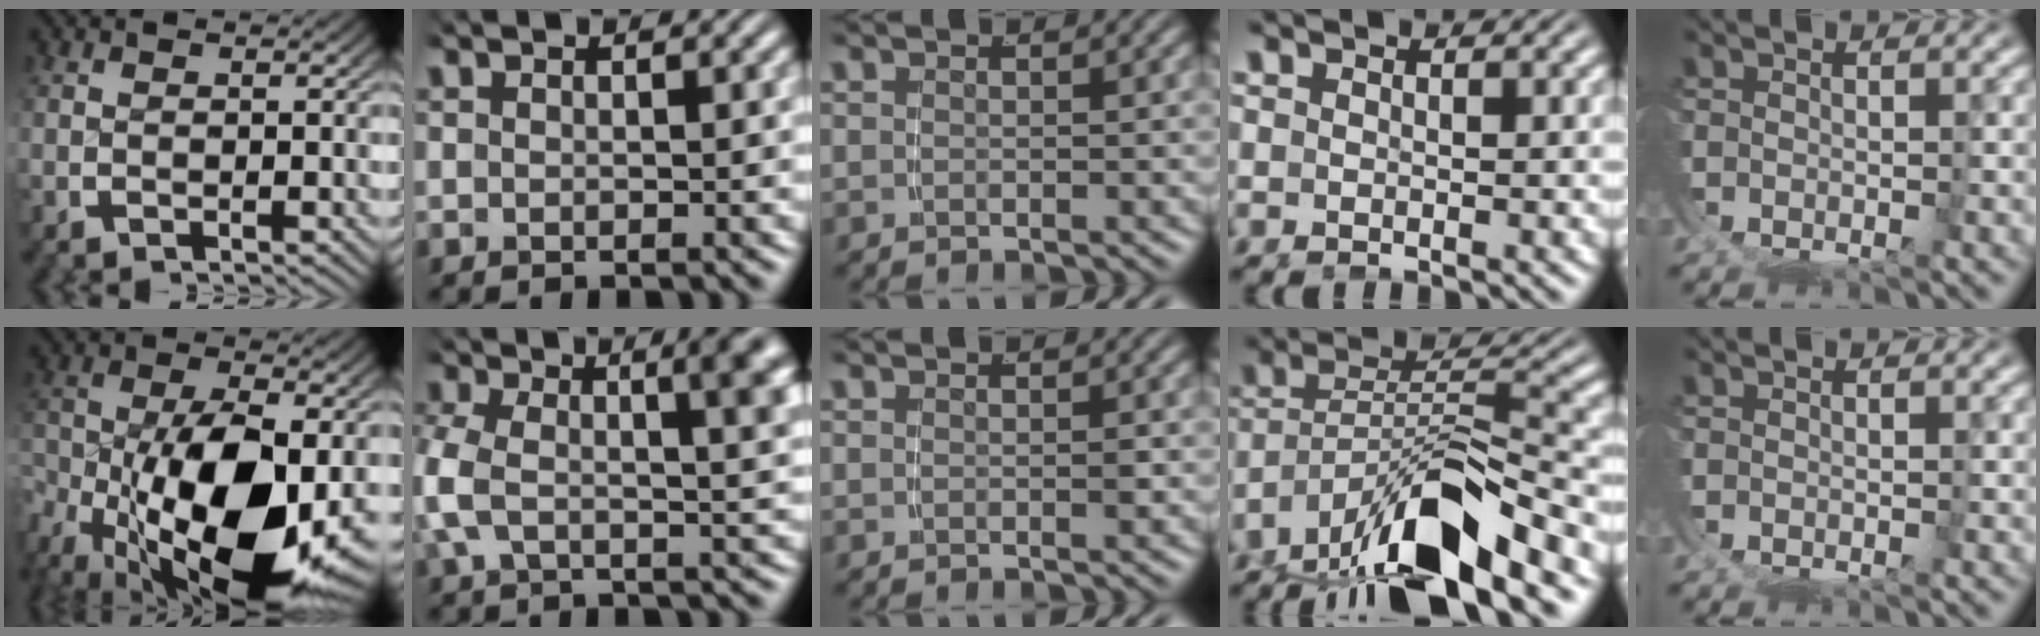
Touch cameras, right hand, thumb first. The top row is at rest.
{"thumb": {"total": 19.9, "force": [-4.7, 11.2, 15.8], "torque": [-0.289, -0.065, -0.038]}, "index": {"total": 8.1, "force": [1.6, 3.6, 7.0], "torque": [-0.112, 0.005, 0.026]}, "ring": {"total": 9.8, "force": [-4.1, 5.6, 6.9], "torque": [-0.121, -0.030, -0.049]}}